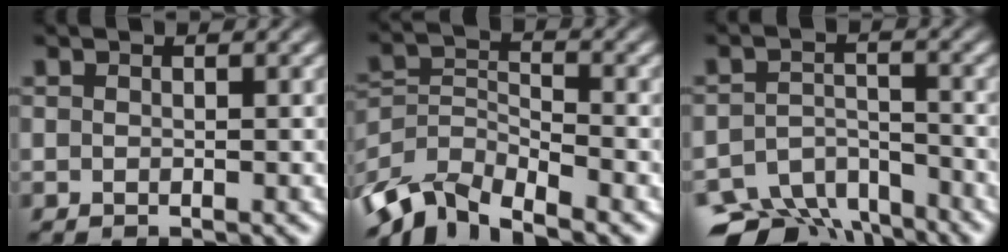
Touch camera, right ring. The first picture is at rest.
{"total": 7.0, "force": [-3.7, 4.4, 4.0], "torque": [-0.089, -0.047, -0.046]}
{"total": 8.1, "force": [-6.2, 4.4, 2.7], "torque": [-0.040, -0.033, -0.095]}